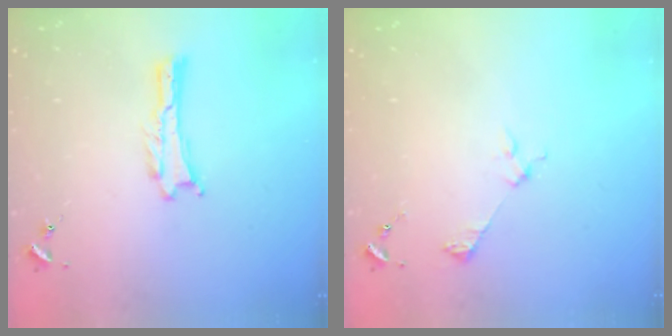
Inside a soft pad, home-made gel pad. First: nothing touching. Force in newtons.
{"total": 2.5, "press": 2.5, "slide": 0.2}